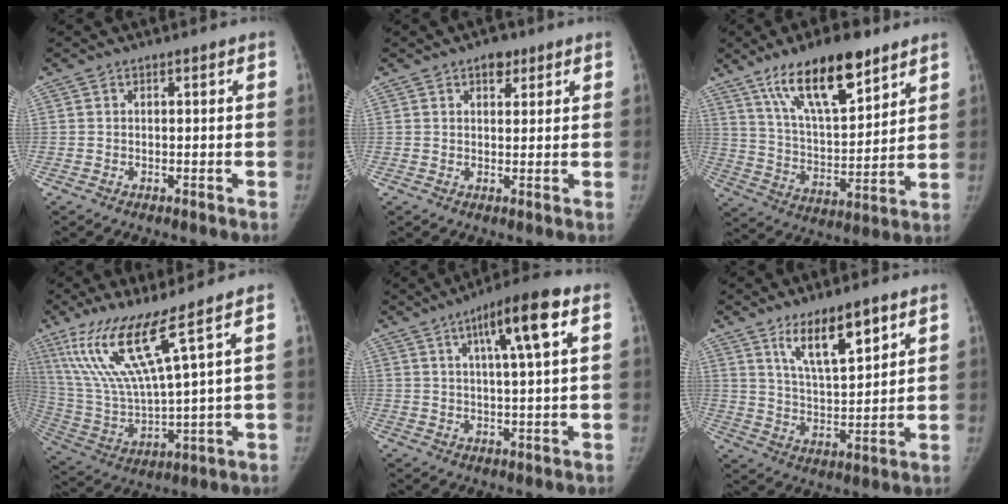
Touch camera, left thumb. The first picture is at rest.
{"total": 3.2, "force": [1.9, 2.0, 1.6], "torque": [-0.002, -0.007, 0.024]}
{"total": 17.9, "force": [11.4, 6.4, 12.2], "torque": [-0.172, -0.052, 0.206]}
{"total": 15.9, "force": [9.1, 1.2, 13.0], "torque": [-0.275, -0.048, 0.187]}
{"total": 11.2, "force": [4.5, 1.6, 10.1], "torque": [-0.164, 0.001, 0.067]}
{"total": 11.6, "force": [6.9, 3.7, 8.6], "torque": [-0.130, -0.044, 0.128]}